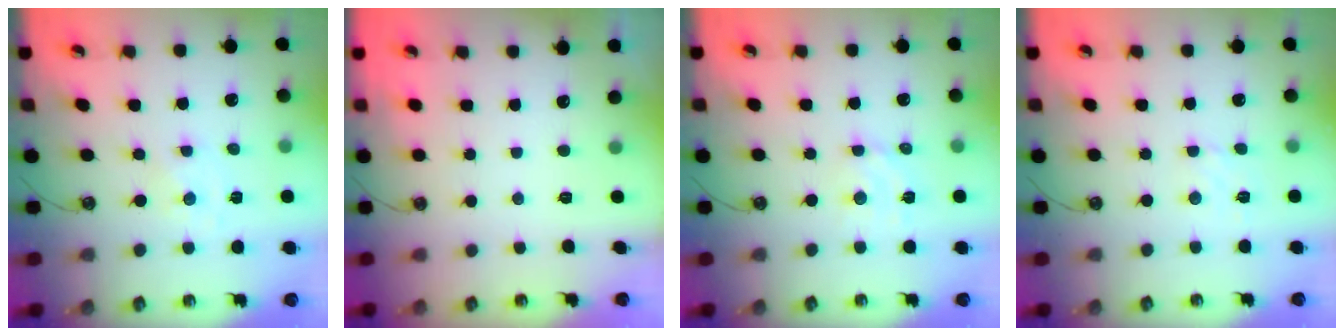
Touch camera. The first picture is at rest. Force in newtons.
{"total": 0.0}
{"total": 3.8, "press": 3.8, "slide": 0.3}
{"total": 1.4, "press": 1.2, "slide": 0.7}